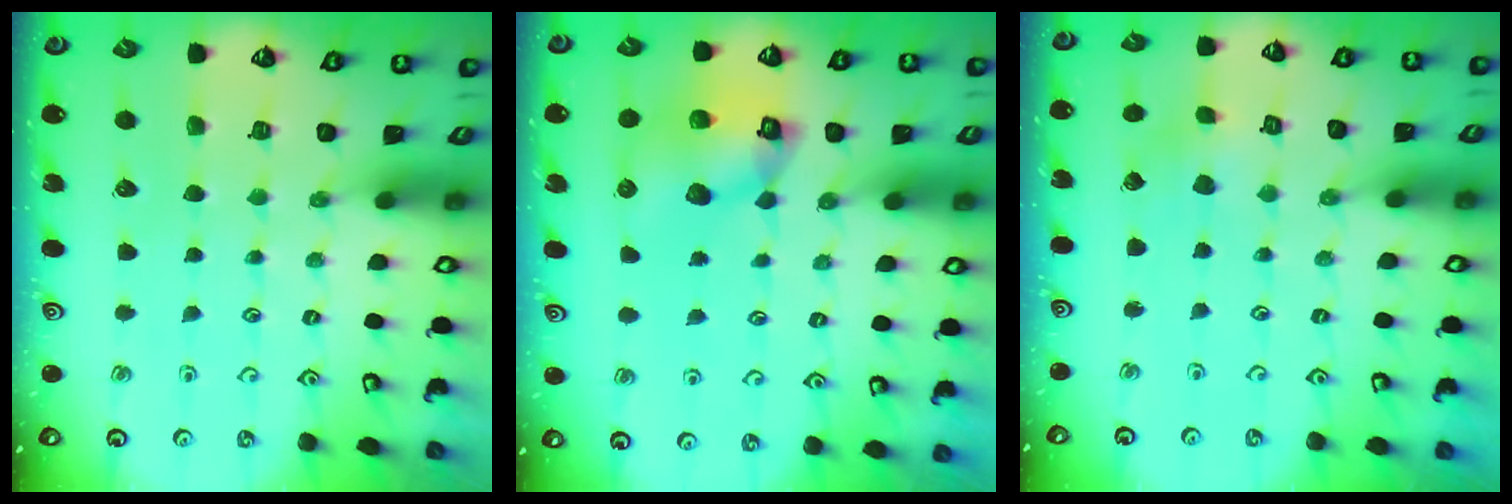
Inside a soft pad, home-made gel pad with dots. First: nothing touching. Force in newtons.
{"total": 10.8, "press": 10.7, "slide": 1.4}
{"total": 2.2, "press": 2.2, "slide": 0.2}